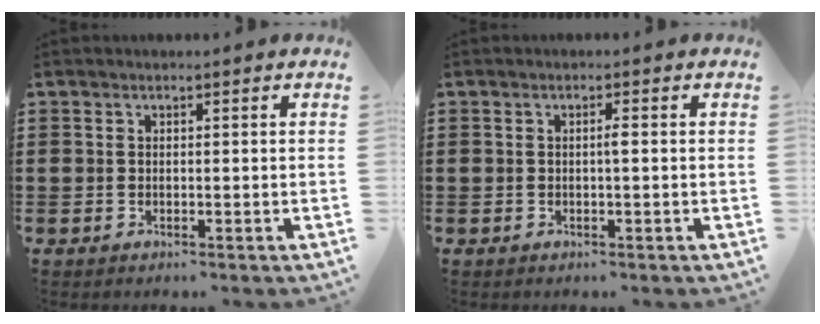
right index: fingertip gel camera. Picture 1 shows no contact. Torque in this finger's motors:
{"motor_torque": [0.22, -0.15, 0.02, 0.04]}